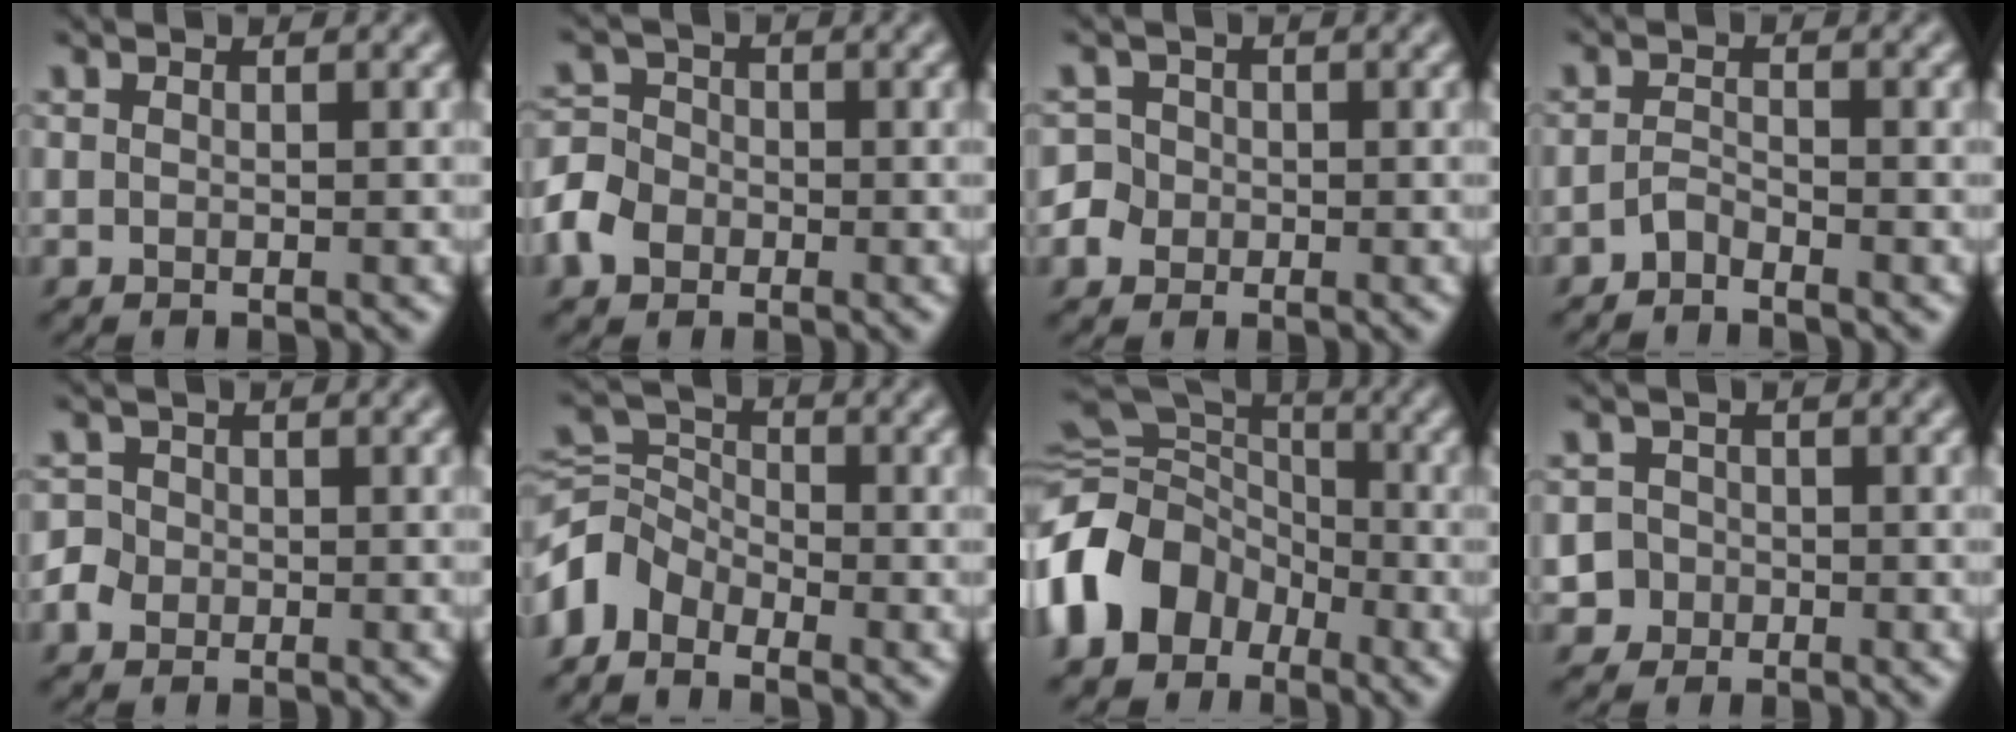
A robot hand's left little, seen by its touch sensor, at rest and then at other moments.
{"total": 5.2, "force": [-2.3, 4.2, 2.1], "torque": [-0.039, -0.007, -0.059]}
{"total": 4.4, "force": [-1.4, 4.0, 1.1], "torque": [-0.010, 0.018, -0.046]}
{"total": 1.3, "force": [-1.2, 0.2, 0.4], "torque": [-0.010, 0.007, -0.028]}
{"total": 2.6, "force": [-0.8, 2.4, 0.7], "torque": [-0.001, 0.010, -0.022]}
{"total": 4.4, "force": [-3.0, 2.7, 1.6], "torque": [-0.034, 0.007, -0.079]}
{"total": 12.5, "force": [-5.3, 10.0, 5.3], "torque": [-0.118, -0.010, -0.124]}
{"total": 4.5, "force": [-2.1, 4.0, 0.5], "torque": [0.004, 0.002, -0.054]}